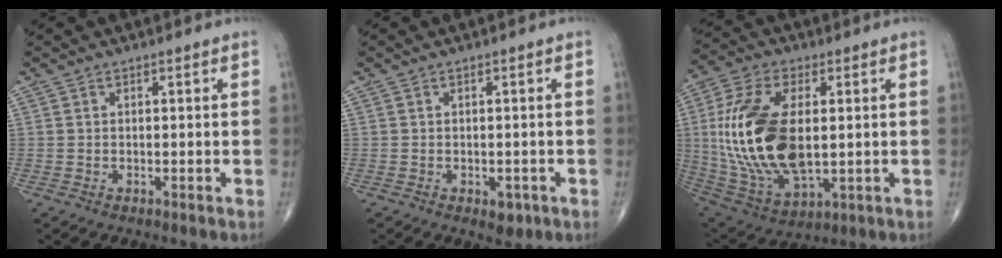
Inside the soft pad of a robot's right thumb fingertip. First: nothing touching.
{"total": 2.5, "force": [-1.1, 1.5, 1.7], "torque": [-0.008, 0.000, -0.009]}
{"total": 22.3, "force": [1.2, 11.4, 19.2], "torque": [-0.403, -0.015, 0.032]}